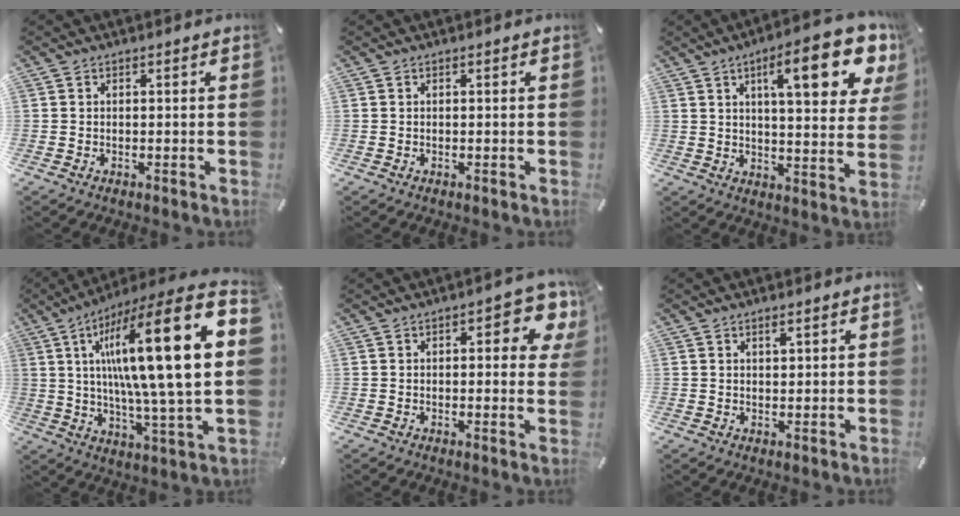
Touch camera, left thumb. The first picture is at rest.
{"total": 0.0}
{"total": 18.1, "force": [8.3, 5.5, 15.1], "torque": [-0.215, -0.031, 0.122]}
{"total": 26.1, "force": [6.1, 4.2, 25.0], "torque": [-0.448, -0.040, 0.073]}
{"total": 8.3, "force": [2.7, 3.5, 7.1], "torque": [-0.088, -0.012, 0.039]}
{"total": 1.7, "force": [1.0, 0.8, 1.2], "torque": [-0.017, -0.003, 0.015]}